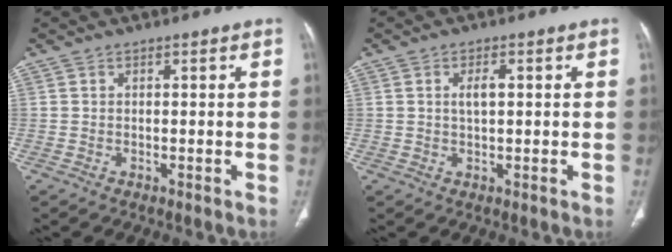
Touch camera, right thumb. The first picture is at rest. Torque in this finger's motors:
{"motor_torque": [-0.58, 0.36, 0.55, 0.41, 0.00]}